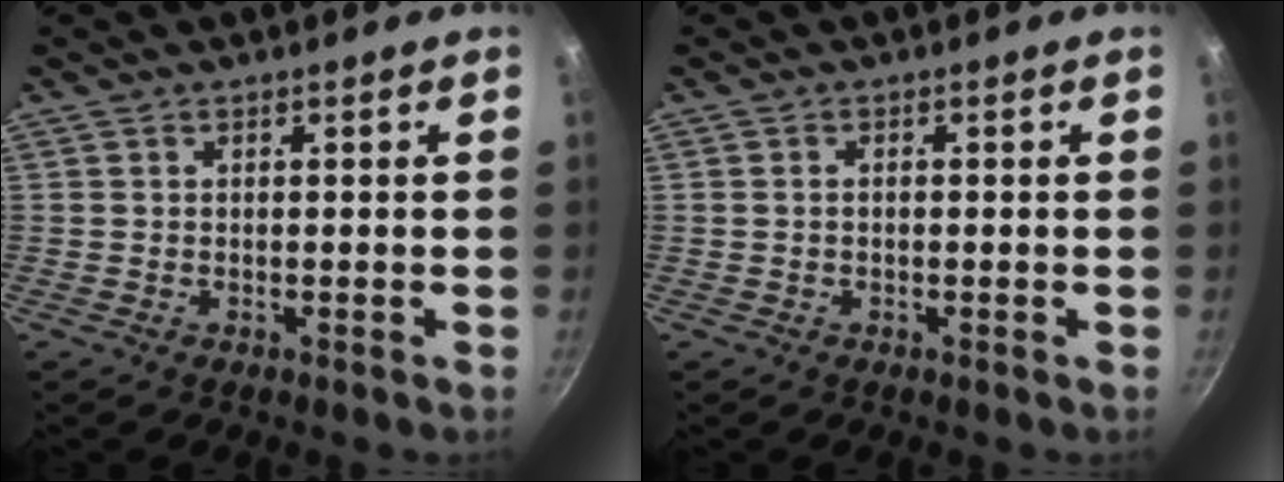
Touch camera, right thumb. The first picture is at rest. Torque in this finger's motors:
{"motor_torque": [0.68, 0.01, -0.58, 0.30, -0.08]}